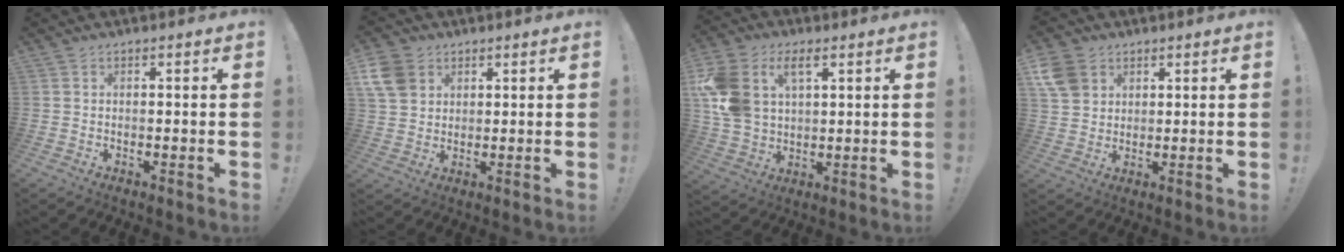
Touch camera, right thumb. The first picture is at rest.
{"total": 8.7, "force": [3.9, 6.8, 3.8], "torque": [-0.076, -0.011, 0.078]}
{"total": 13.8, "force": [5.6, 9.6, 8.2], "torque": [-0.181, -0.018, 0.109]}
{"total": 8.2, "force": [3.6, 6.6, 3.1], "torque": [-0.058, -0.011, 0.076]}